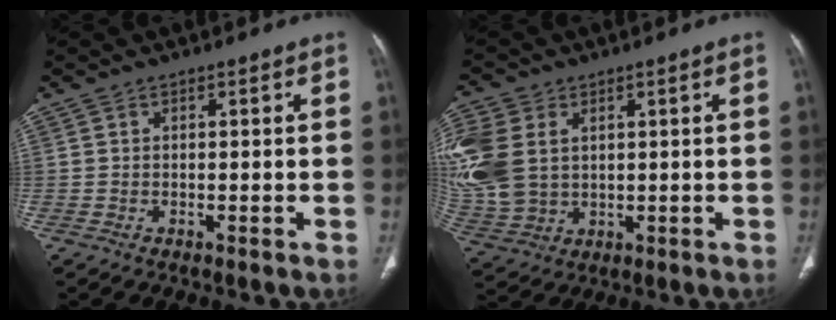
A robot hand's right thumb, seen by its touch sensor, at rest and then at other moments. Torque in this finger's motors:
{"motor_torque": [0.20, 0.26, 0.97, 0.89, 0.16]}